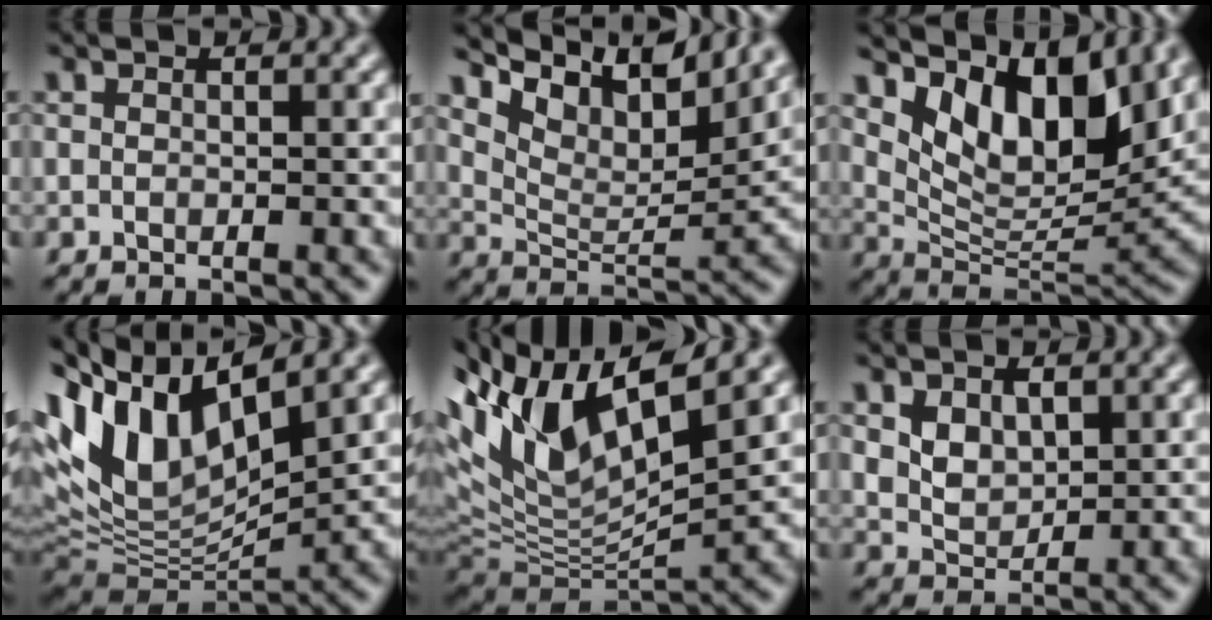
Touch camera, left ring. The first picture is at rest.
{"total": 9.6, "force": [6.6, 3.6, 5.9], "torque": [-0.100, 0.017, 0.121]}
{"total": 10.4, "force": [5.2, 4.7, 7.7], "torque": [-0.127, 0.008, 0.099]}
{"total": 12.3, "force": [4.4, 5.8, 10.0], "torque": [-0.199, 0.024, 0.080]}
{"total": 11.0, "force": [4.2, 4.3, 9.2], "torque": [-0.191, 0.017, 0.080]}
{"total": 2.3, "force": [0.3, 1.7, 1.5], "torque": [-0.032, 0.002, 0.015]}